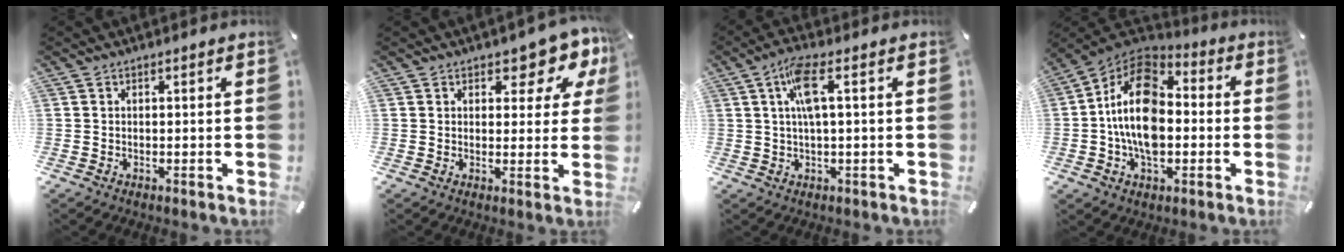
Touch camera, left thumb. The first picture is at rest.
{"total": 7.3, "force": [4.3, 4.0, 4.4], "torque": [-0.041, -0.031, 0.065]}
{"total": 6.7, "force": [1.2, 1.5, 6.4], "torque": [-0.124, 0.004, 0.020]}
{"total": 16.9, "force": [-2.4, 11.0, 12.7], "torque": [-0.259, 0.012, -0.052]}